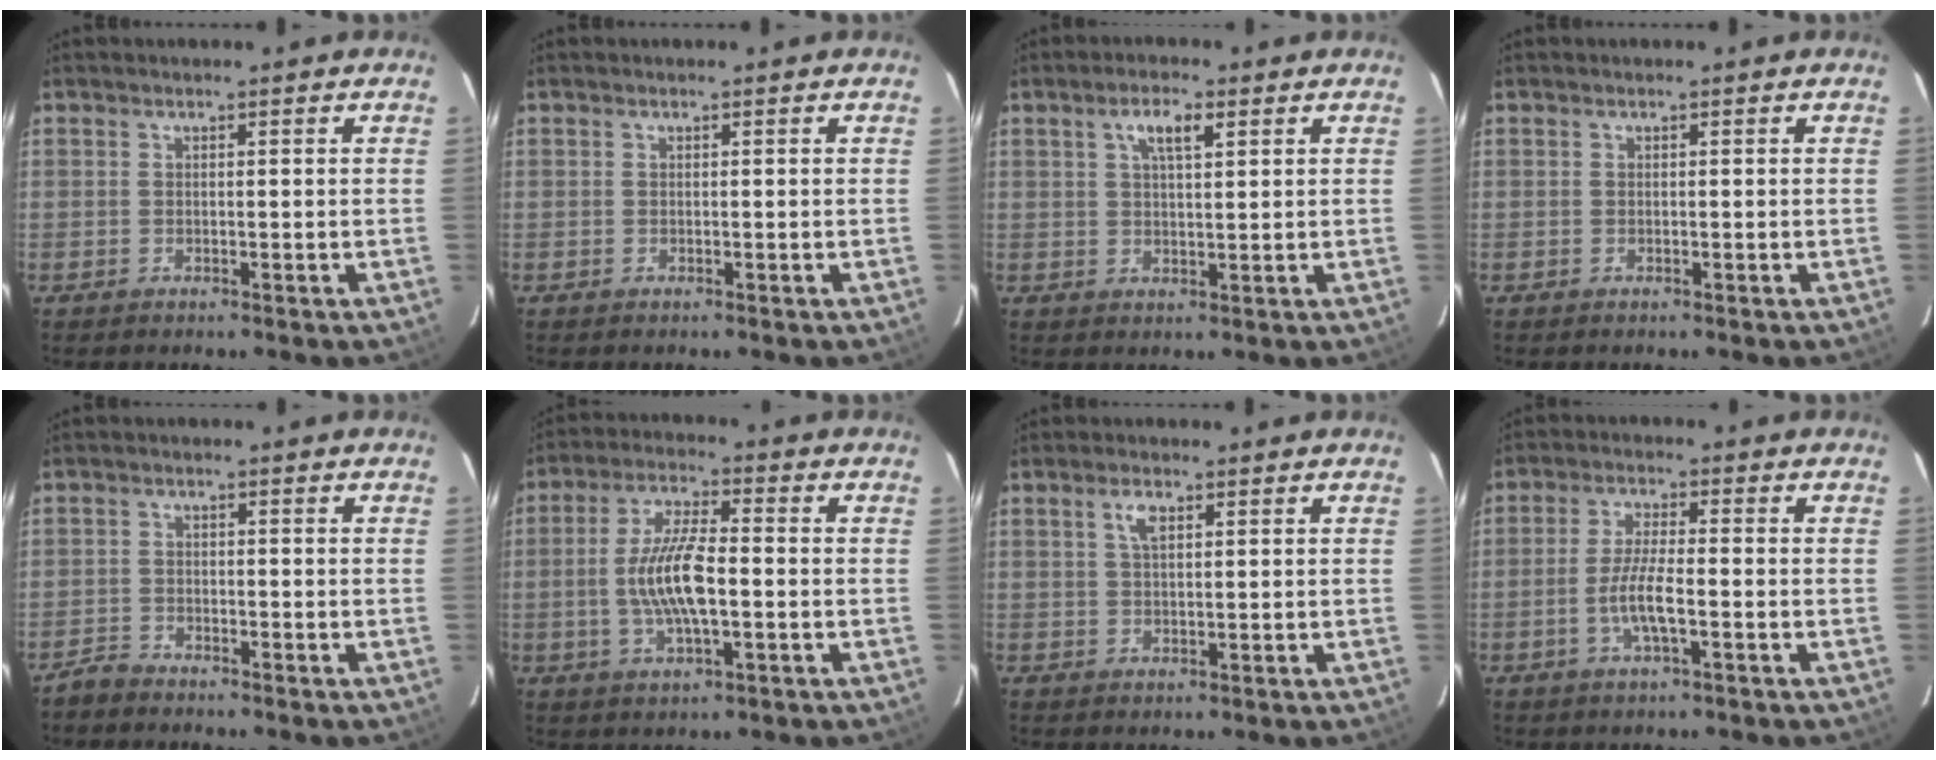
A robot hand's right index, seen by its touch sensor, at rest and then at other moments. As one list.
[{"total": 0.0}, {"total": 4.4, "force": [2.1, 1.4, 3.6], "torque": [-0.065, 0.009, 0.038]}, {"total": 0.0}, {"total": 2.6, "force": [-2.5, 0.7, 0.2], "torque": [-0.014, 0.000, -0.052]}, {"total": 10.4, "force": [-1.5, 2.9, 9.9], "torque": [-0.197, 0.002, -0.028]}, {"total": 2.8, "force": [1.3, 1.2, 2.2], "torque": [-0.043, 0.005, 0.024]}, {"total": 6.1, "force": [-2.1, 0.9, 5.7], "torque": [-0.114, -0.003, -0.041]}]